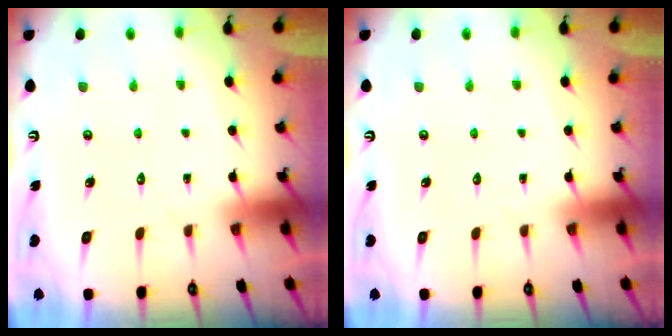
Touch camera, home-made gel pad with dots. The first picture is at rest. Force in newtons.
{"total": 0.0}